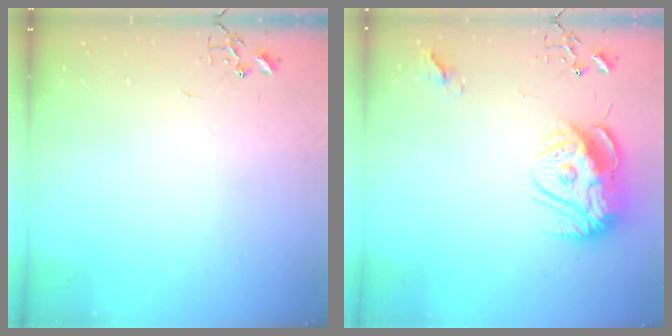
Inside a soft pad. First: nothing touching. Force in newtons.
{"total": 15.6, "press": 15.6, "slide": 1.3}